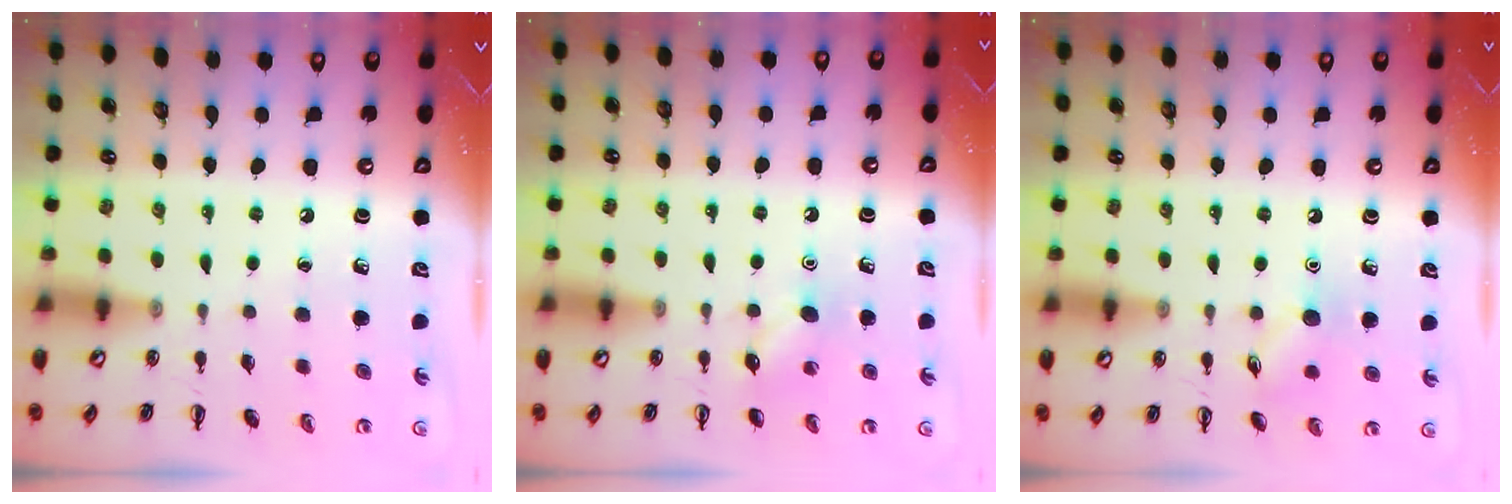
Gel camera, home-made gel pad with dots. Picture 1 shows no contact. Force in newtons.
{"total": 6.6, "press": 6.4, "slide": 1.7}
{"total": 7.9, "press": 7.8, "slide": 0.8}